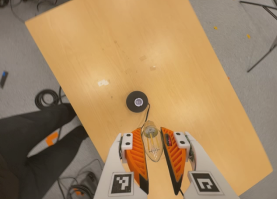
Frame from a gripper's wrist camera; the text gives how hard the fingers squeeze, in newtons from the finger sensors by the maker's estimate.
{"total": 13.7, "left": 14.8, "right": 12.5}